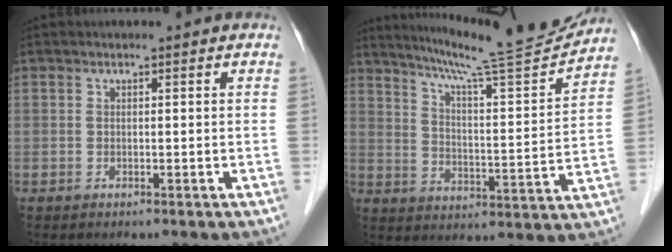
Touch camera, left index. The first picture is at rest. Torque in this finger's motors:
{"motor_torque": [0.71, -1.01, 0.04, 0.02]}